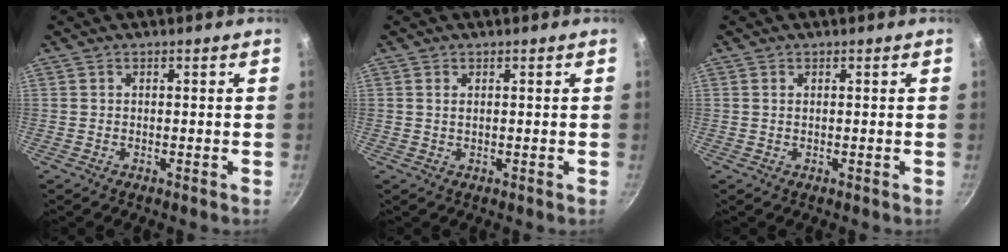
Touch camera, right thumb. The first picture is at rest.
{"total": 1.1, "force": [0.5, 0.6, 0.9], "torque": [-0.016, 0.001, 0.008]}
{"total": 0.7, "force": [0.3, 0.4, 0.5], "torque": [-0.009, 0.001, 0.006]}